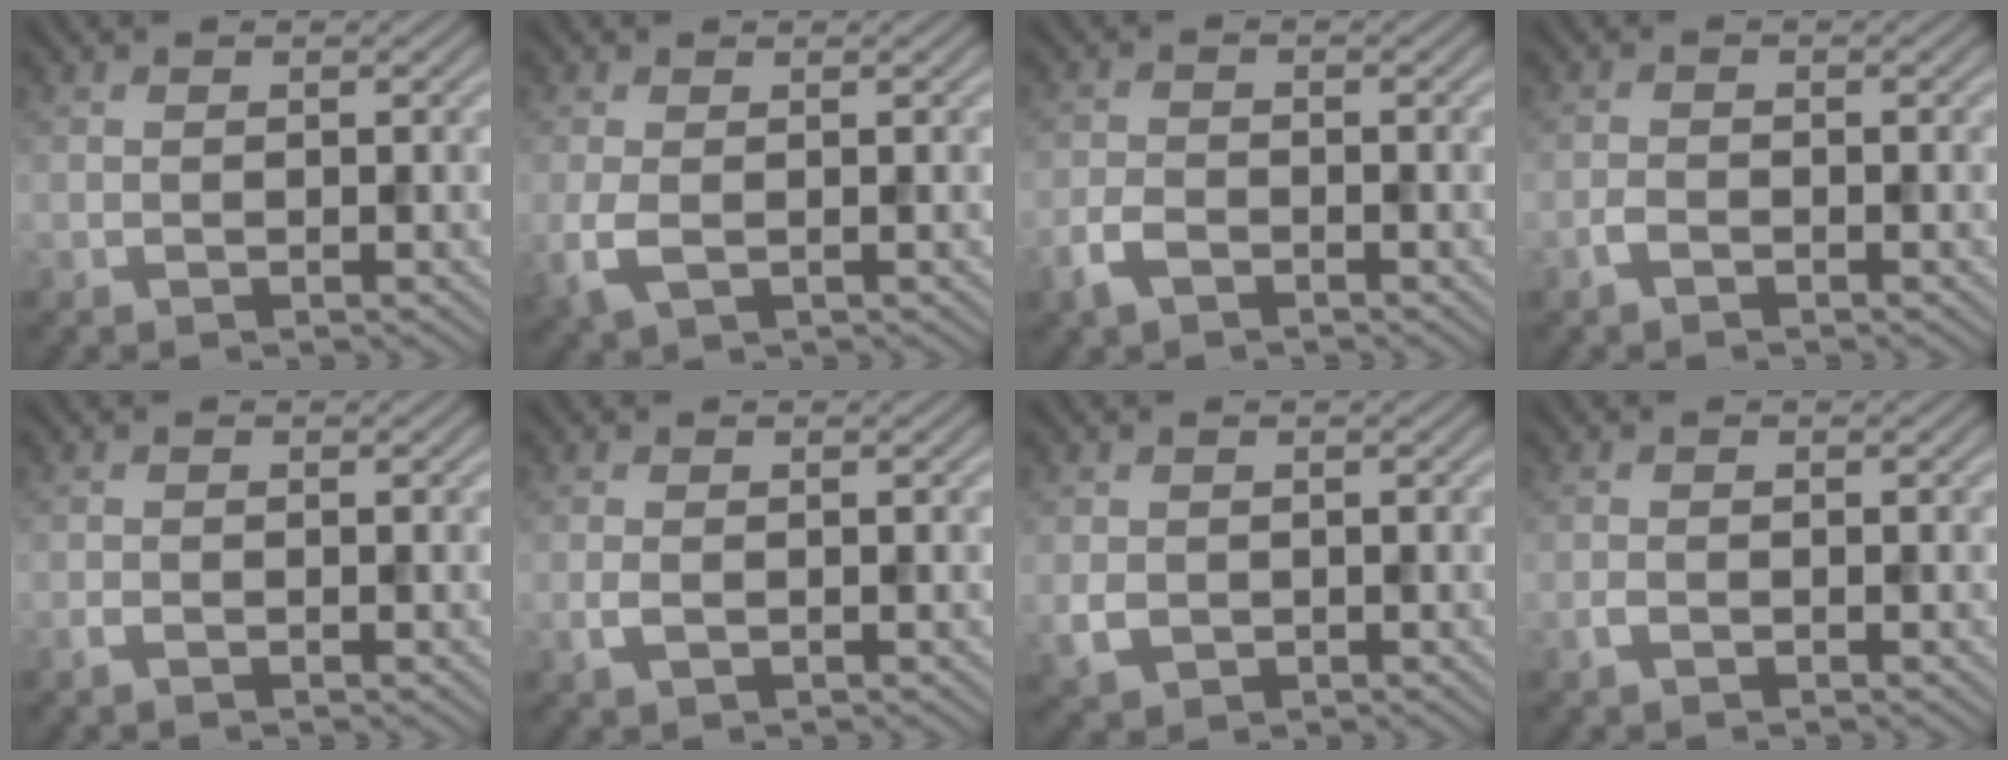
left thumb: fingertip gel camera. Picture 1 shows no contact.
{"total": 2.8, "force": [-0.3, 1.4, 2.4], "torque": [-0.068, -0.007, -0.009]}
{"total": 2.7, "force": [-1.8, 1.3, 1.6], "torque": [-0.038, -0.003, -0.044]}
{"total": 1.2, "force": [-0.9, 0.4, 0.7], "torque": [-0.016, 0.002, -0.022]}
{"total": 0.7, "force": [-0.5, 0.2, 0.5], "torque": [-0.010, -0.001, -0.010]}
{"total": 1.4, "force": [-0.3, 0.6, 1.2], "torque": [-0.030, -0.002, -0.008]}
{"total": 2.3, "force": [-0.2, 1.9, 1.2], "torque": [-0.031, -0.007, -0.003]}
{"total": 0.8, "force": [-0.4, 0.3, 0.6], "torque": [-0.013, 0.001, -0.010]}